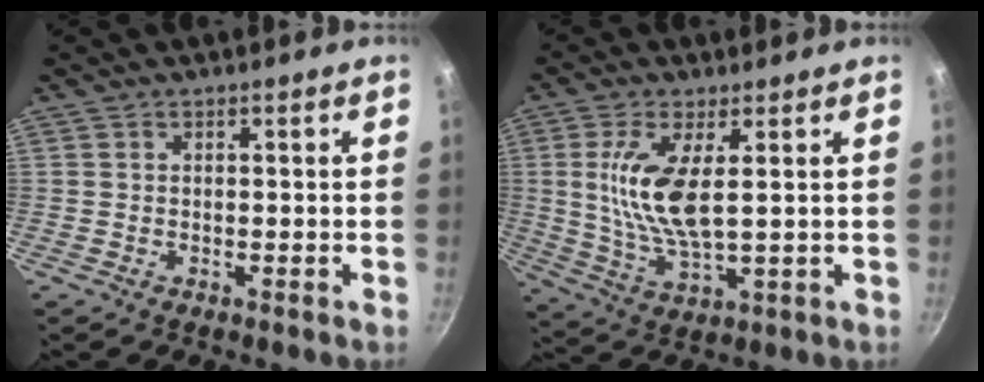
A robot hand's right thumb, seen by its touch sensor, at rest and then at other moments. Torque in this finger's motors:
{"motor_torque": [1.30, 1.05, 1.52, -0.70, 0.18]}